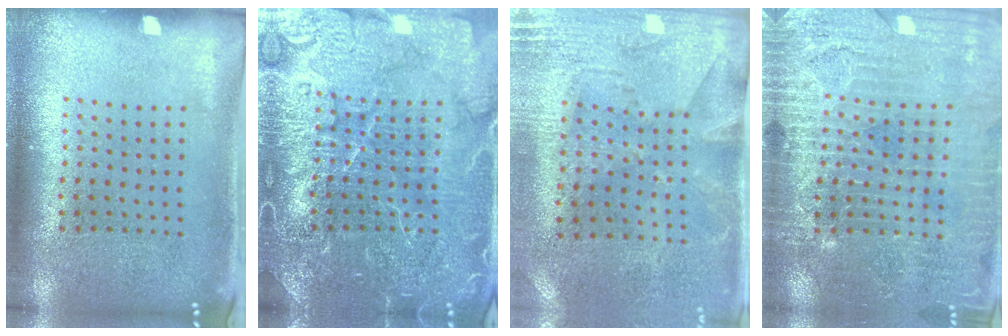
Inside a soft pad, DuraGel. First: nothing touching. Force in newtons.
{"total": 6.9, "press": 6.8, "slide": 0.9}
{"total": 2.7, "press": 2.3, "slide": 1.5}
{"total": 3.3, "press": 3.2, "slide": 0.5}